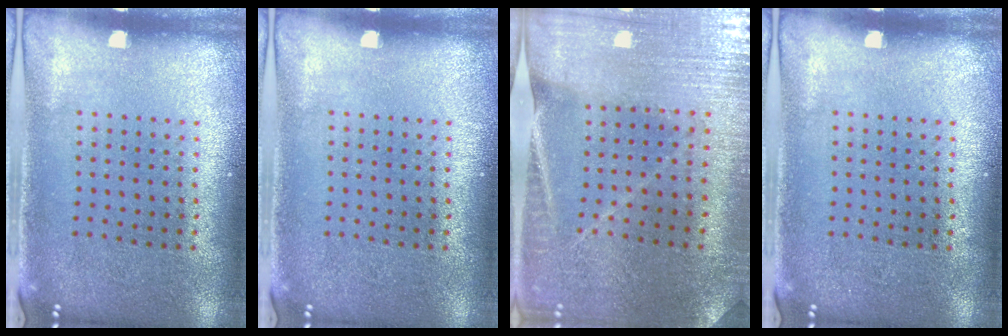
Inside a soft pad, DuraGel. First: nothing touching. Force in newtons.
{"total": 0.0}
{"total": 1.2, "press": 1.2, "slide": 0.1}
{"total": 0.0}